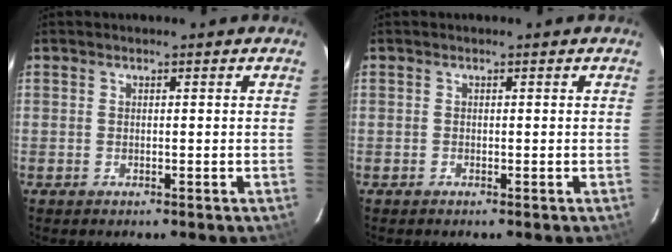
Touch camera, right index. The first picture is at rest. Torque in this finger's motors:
{"motor_torque": [-0.12, -0.12, 0.02, -0.01]}